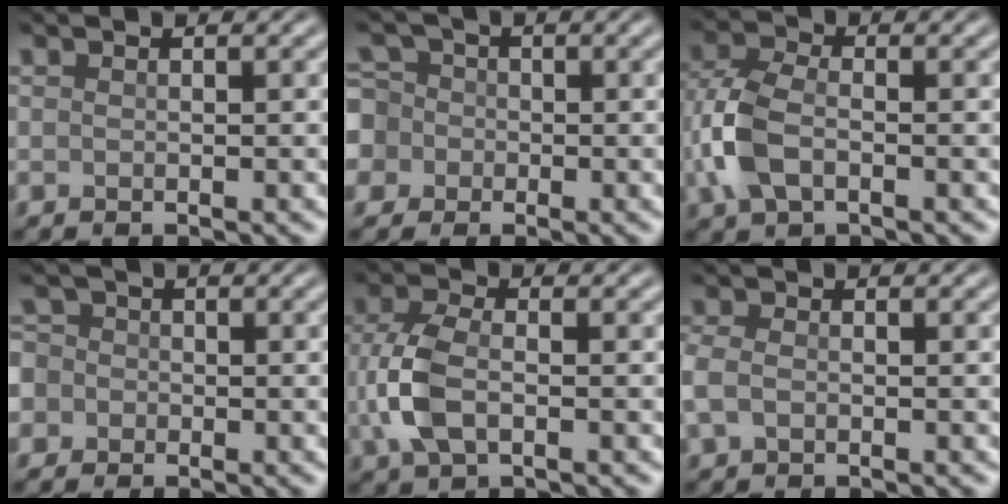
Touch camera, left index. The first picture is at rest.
{"total": 6.8, "force": [-1.4, 6.2, 2.3], "torque": [-0.061, 0.015, -0.062]}
{"total": 5.5, "force": [-1.3, 3.2, 4.2], "torque": [-0.112, 0.001, -0.035]}
{"total": 5.3, "force": [-1.3, 4.9, 1.6], "torque": [-0.040, 0.017, -0.058]}
{"total": 4.9, "force": [-0.7, 2.8, 4.0], "torque": [-0.102, -0.005, -0.017]}
{"total": 2.1, "force": [-0.6, 1.5, 1.3], "torque": [-0.035, -0.001, -0.016]}